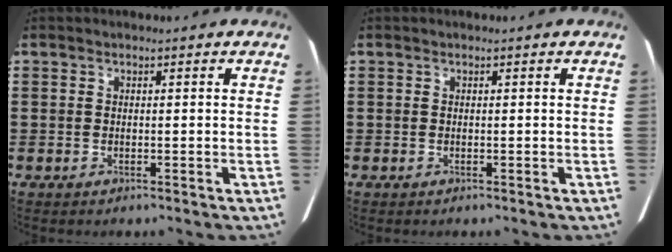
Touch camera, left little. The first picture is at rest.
{"total": 0.0}